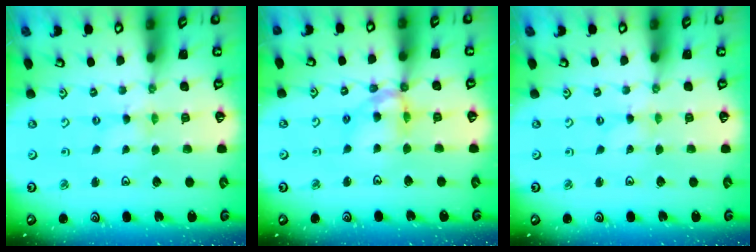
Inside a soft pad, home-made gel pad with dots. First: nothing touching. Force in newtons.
{"total": 11.3, "press": 11.2, "slide": 1.3}
{"total": 0.0}